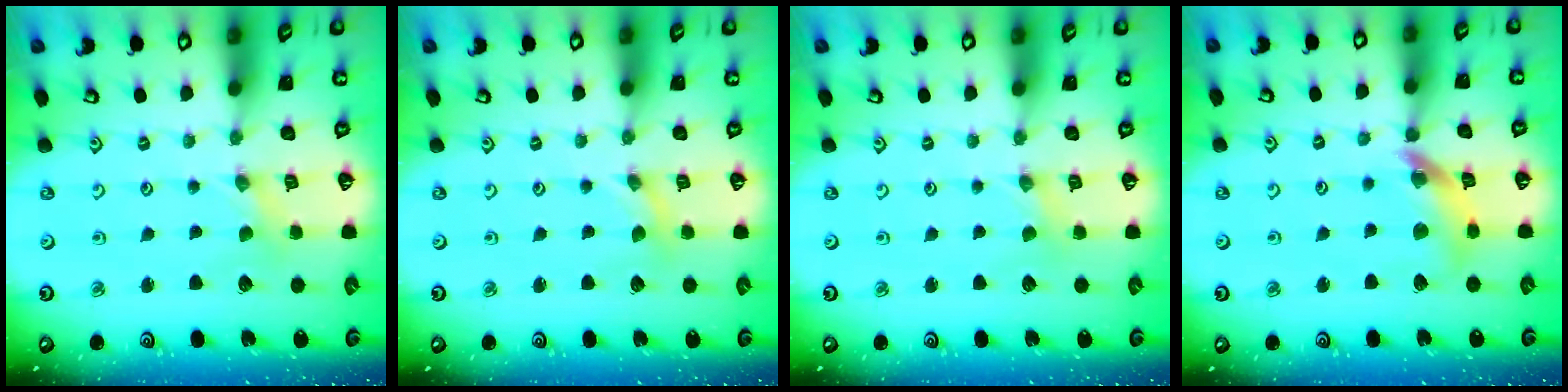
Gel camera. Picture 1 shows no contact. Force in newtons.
{"total": 0.0}
{"total": 1.1, "press": 1.1, "slide": 0.2}
{"total": 12.1, "press": 12.0, "slide": 1.4}